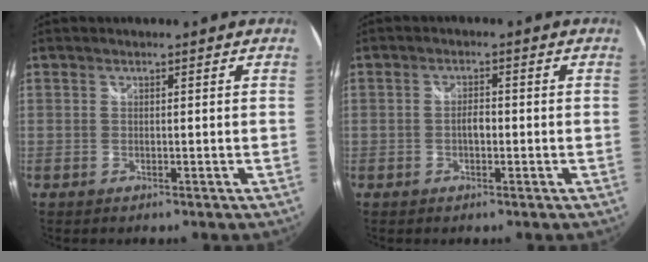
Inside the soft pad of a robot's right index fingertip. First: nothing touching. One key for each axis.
{"total": 1.9, "fx": -0.5, "fy": 1.0, "fz": 1.5, "tx": -0.029, "ty": 0.004, "tz": -0.011}